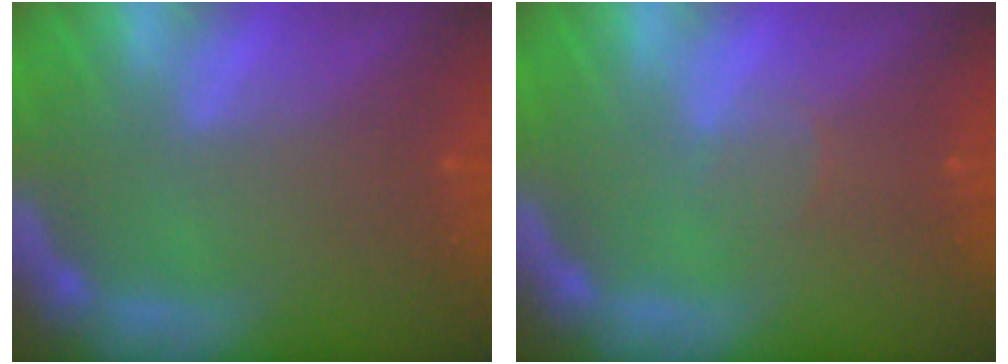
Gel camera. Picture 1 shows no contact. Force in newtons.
{"total": 1.0}